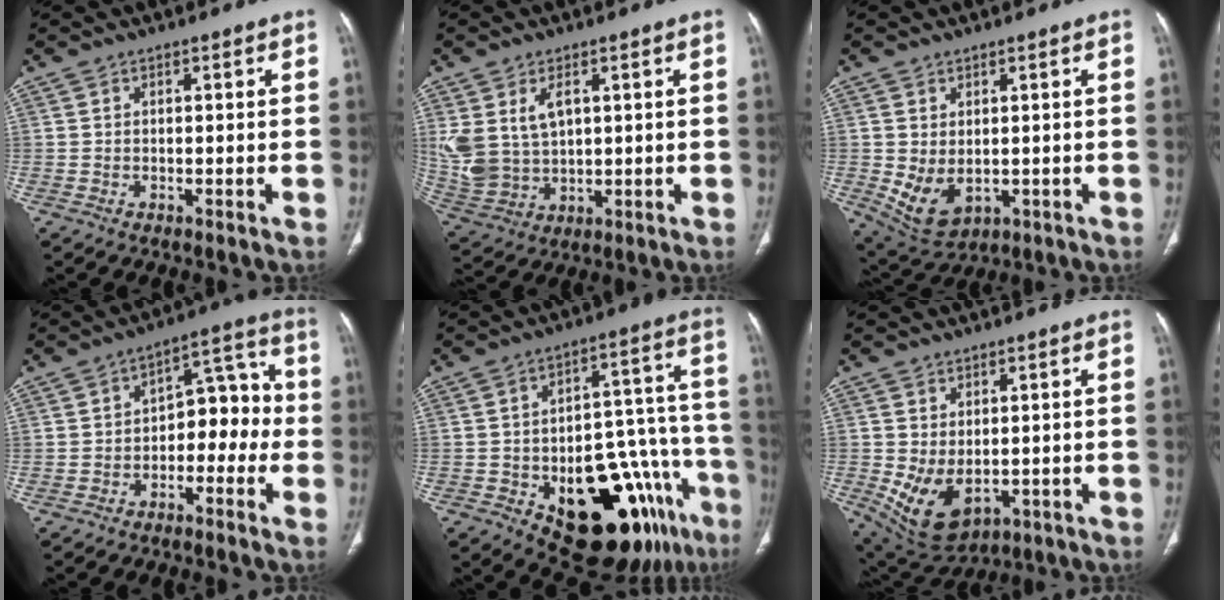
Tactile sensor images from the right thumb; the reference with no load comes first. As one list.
[{"total": 11.4, "force": [2.7, 7.9, 7.8], "torque": [-0.157, -0.003, 0.072]}, {"total": 7.3, "force": [-0.5, 5.0, 5.3], "torque": [-0.090, -0.007, 0.017]}, {"total": 9.9, "force": [-2.7, 6.3, 7.2], "torque": [-0.053, 0.054, -0.049]}, {"total": 24.6, "force": [-11.9, 10.8, 18.6], "torque": [-0.177, 0.076, -0.153]}, {"total": 9.4, "force": [-1.2, 6.1, 7.0], "torque": [-0.116, -0.007, 0.009]}]